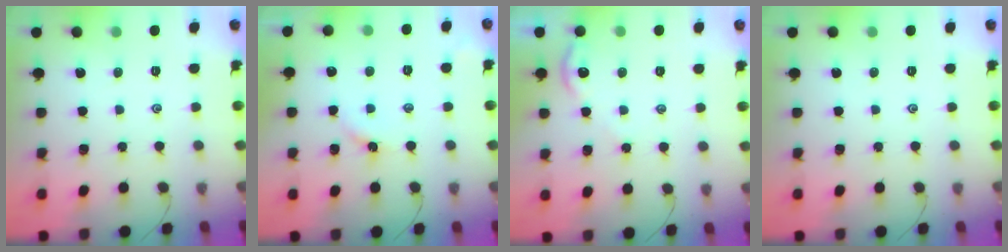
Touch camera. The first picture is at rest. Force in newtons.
{"total": 2.6, "press": 2.6, "slide": 0.3}
{"total": 2.2, "press": 2.2, "slide": 0.4}
{"total": 0.0}